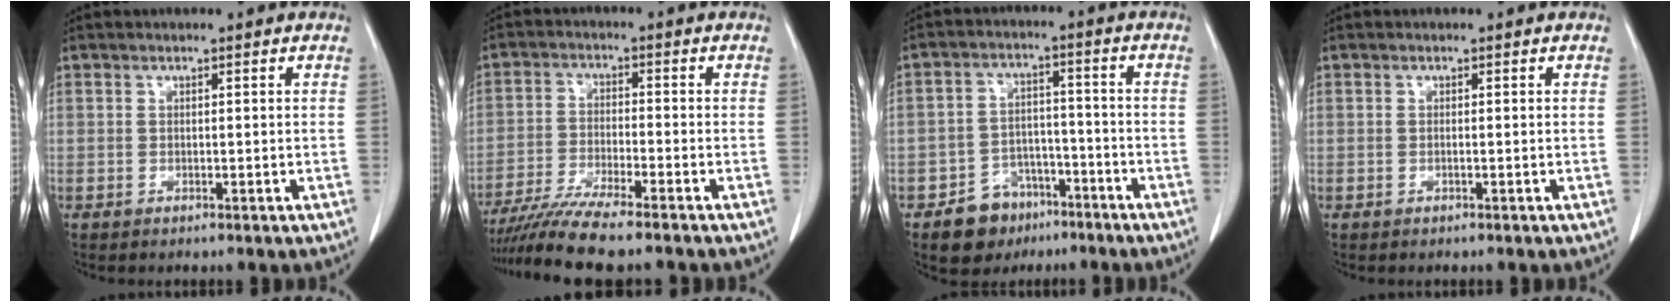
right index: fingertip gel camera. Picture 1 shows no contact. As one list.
[{"total": 9.0, "force": [-7.7, -0.6, 4.7], "torque": [-0.077, -0.027, -0.133]}, {"total": 7.5, "force": [-4.8, 5.5, 1.9], "torque": [-0.030, 0.014, -0.072]}, {"total": 0.0}]